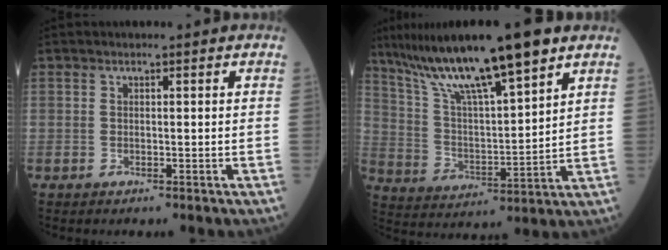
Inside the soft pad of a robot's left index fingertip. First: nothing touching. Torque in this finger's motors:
{"motor_torque": [0.30, -0.32, 0.33, 0.10]}